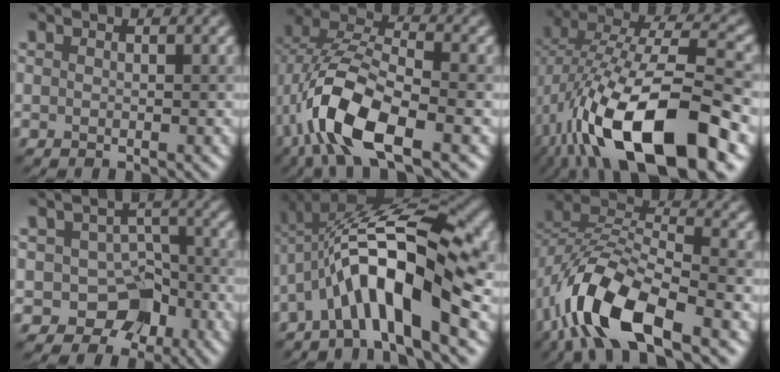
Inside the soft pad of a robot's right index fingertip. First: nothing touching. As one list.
[{"total": 9.9, "force": [-4.1, 4.3, 7.9], "torque": [-0.165, 0.006, -0.083]}, {"total": 15.9, "force": [-5.9, 6.3, 13.3], "torque": [-0.249, 0.009, -0.101]}, {"total": 6.7, "force": [-3.5, 5.0, 2.8], "torque": [-0.010, 0.009, -0.057]}, {"total": 12.1, "force": [-2.6, 3.7, 11.2], "torque": [-0.186, 0.024, -0.050]}, {"total": 10.7, "force": [-6.0, 4.3, 7.8], "torque": [-0.151, 0.009, -0.119]}]